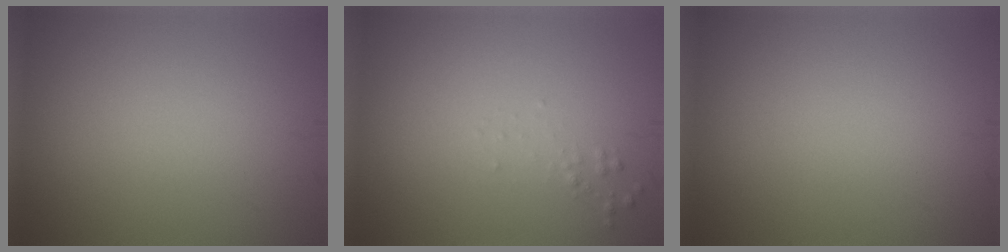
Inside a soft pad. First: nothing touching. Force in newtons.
{"total": 0.6, "press": 0.6, "slide": 0.0}
{"total": 0.0}